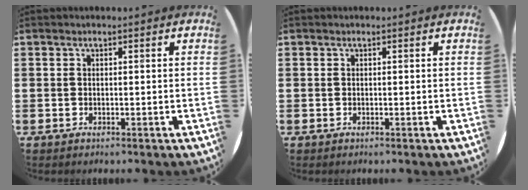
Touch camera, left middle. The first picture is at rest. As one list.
[{"total": 0.0}]